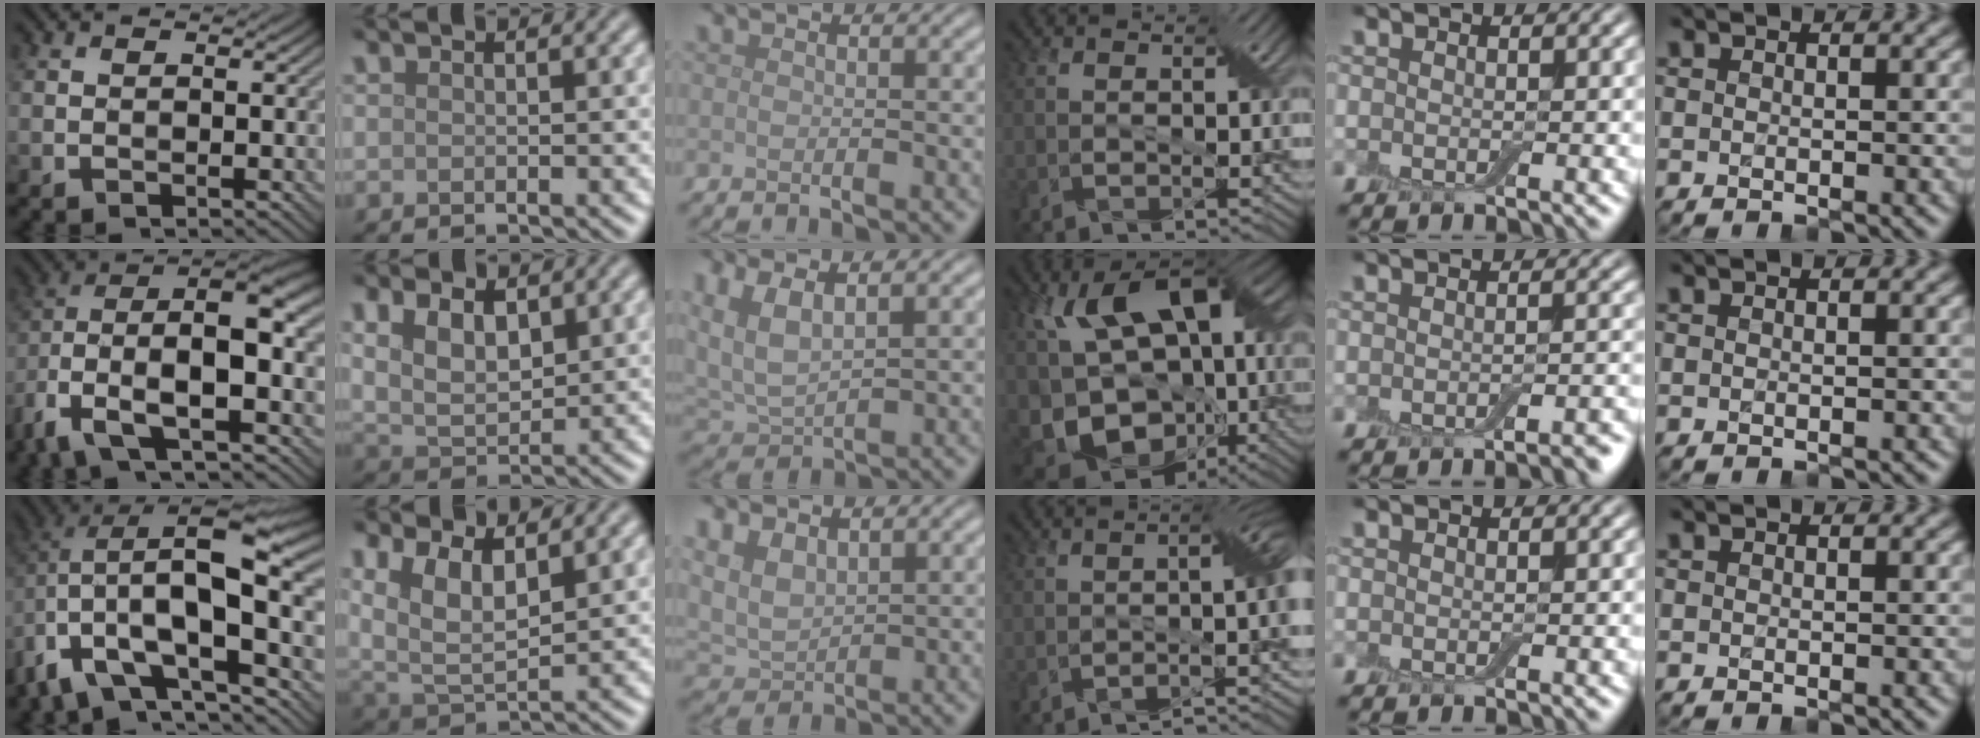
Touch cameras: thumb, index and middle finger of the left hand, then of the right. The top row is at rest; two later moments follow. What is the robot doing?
{"motion": "extract", "object": "backpack"}